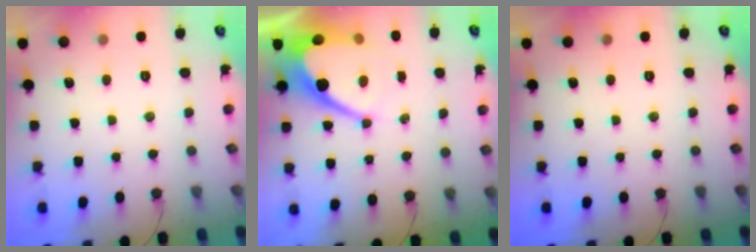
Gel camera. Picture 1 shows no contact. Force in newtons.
{"total": 13.5, "press": 13.4, "slide": 0.9}
{"total": 0.0}